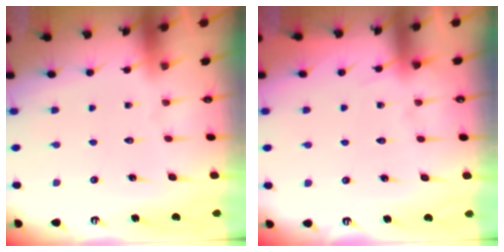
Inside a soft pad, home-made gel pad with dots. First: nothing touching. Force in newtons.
{"total": 5.2, "press": 5.2, "slide": 0.6}